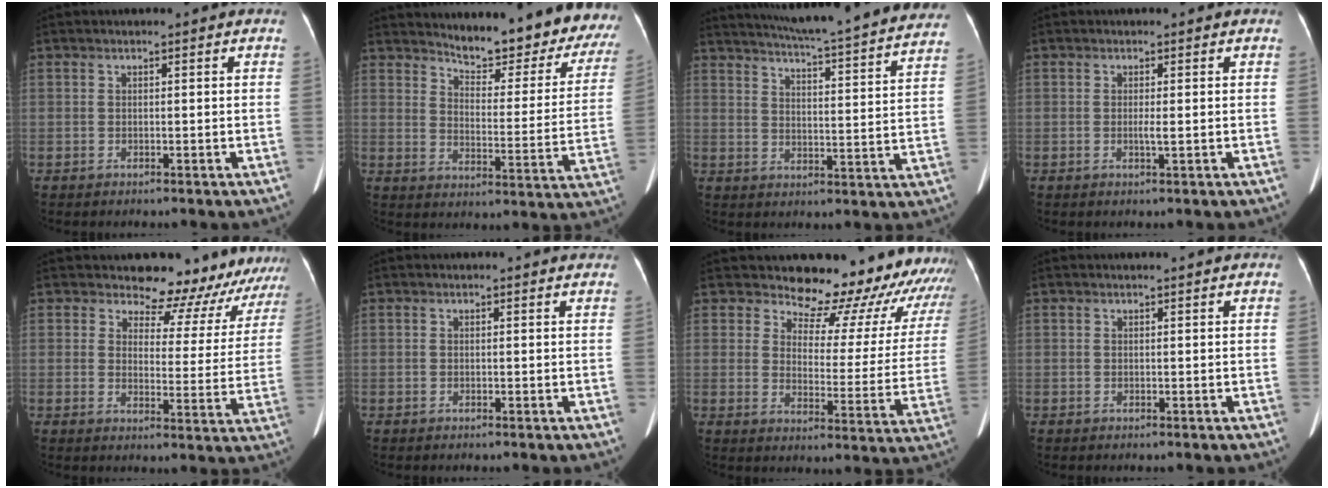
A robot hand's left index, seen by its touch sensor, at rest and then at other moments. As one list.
[{"total": 19.9, "force": [18.5, 4.2, 6.0], "torque": [-0.061, -0.075, 0.219]}, {"total": 28.0, "force": [25.6, 1.3, 11.2], "torque": [-0.178, -0.060, 0.317]}, {"total": 1.0, "force": [-0.4, -0.2, 0.9], "torque": [-0.023, -0.001, -0.001]}, {"total": 13.3, "force": [12.6, 4.1, 0.9], "torque": [0.019, -0.050, 0.123]}, {"total": 1.2, "force": [1.1, 0.2, 0.0], "torque": [-0.009, 0.002, 0.004]}, {"total": 21.3, "force": [20.1, 6.0, 3.8], "torque": [-0.022, -0.100, 0.215]}, {"total": 1.2, "force": [1.1, -0.2, 0.4], "torque": [-0.009, 0.013, 0.019]}]